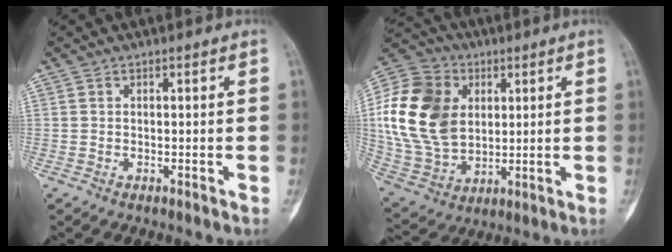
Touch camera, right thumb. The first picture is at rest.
{"total": 20.3, "force": [3.6, 15.1, 13.1], "torque": [-0.246, -0.003, 0.074]}